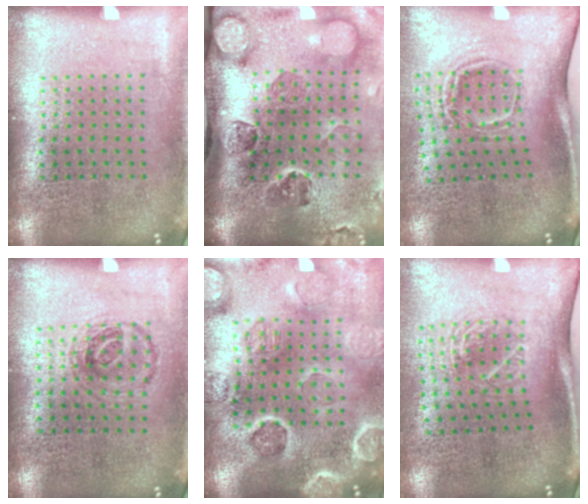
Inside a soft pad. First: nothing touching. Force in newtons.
{"total": 4.8, "press": 3.4, "slide": 3.4}
{"total": 1.9, "press": 1.2, "slide": 1.5}
{"total": 0.9, "press": 0.8, "slide": 0.3}
{"total": 2.9, "press": 2.9, "slide": 0.3}
{"total": 1.9, "press": 1.3, "slide": 1.4}